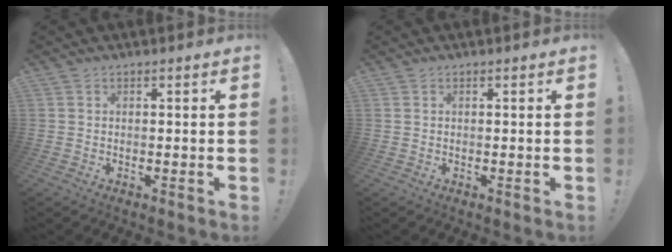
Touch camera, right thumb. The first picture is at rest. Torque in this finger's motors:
{"motor_torque": [0.01, -0.07, 0.05, 0.05, 0.00]}